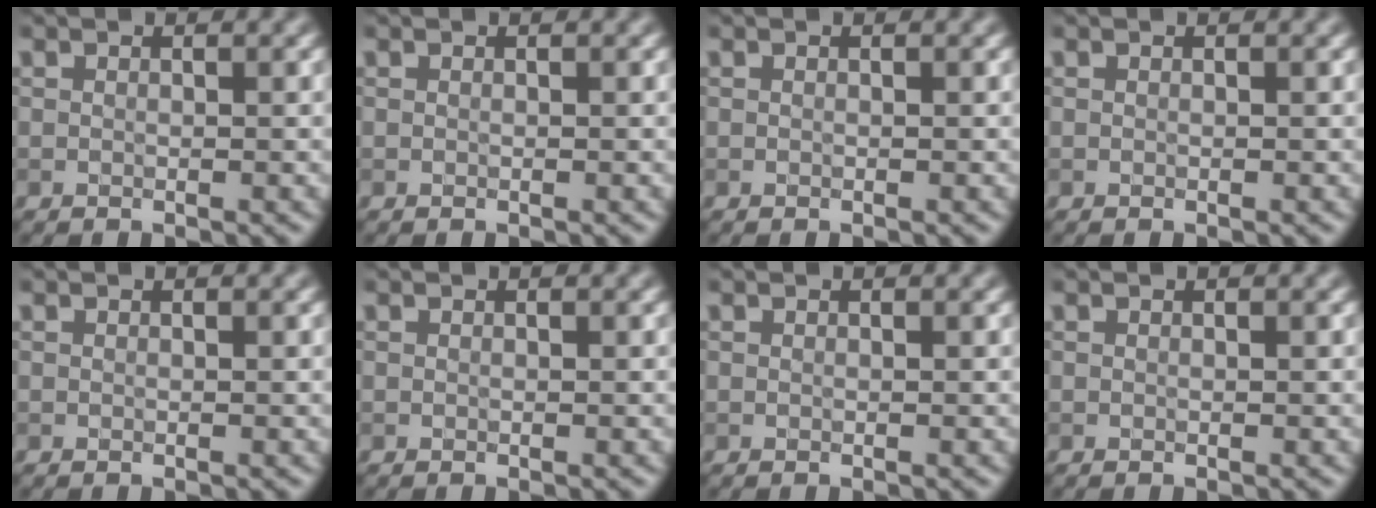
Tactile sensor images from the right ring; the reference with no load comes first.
{"total": 0.0}
{"total": 0.0}
{"total": 0.0}
{"total": 0.0}
{"total": 0.0}
{"total": 0.0}
{"total": 0.0}